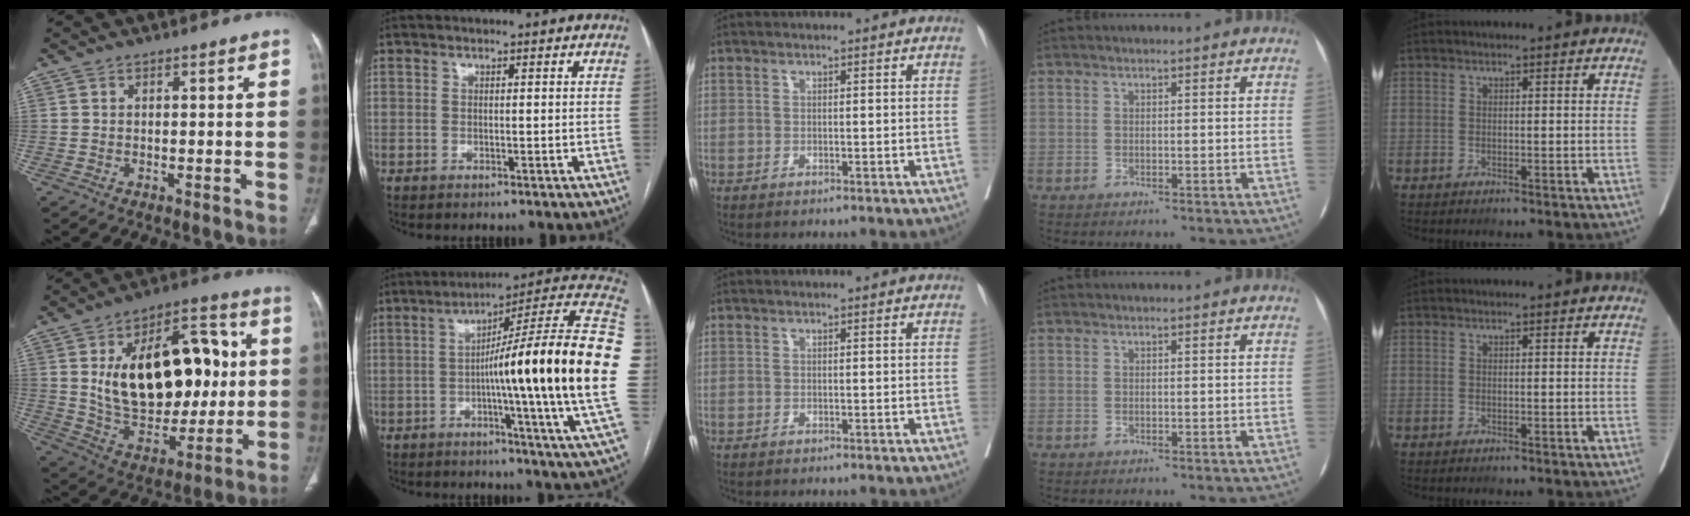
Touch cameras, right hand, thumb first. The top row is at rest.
{"thumb": {"total": 27.2, "force": [3.9, 15.9, 21.7], "torque": [-0.305, 0.000, 0.073]}, "index": {"total": 27.9, "force": [-1.1, -0.8, 27.8], "torque": [-0.297, 0.020, -0.037]}}